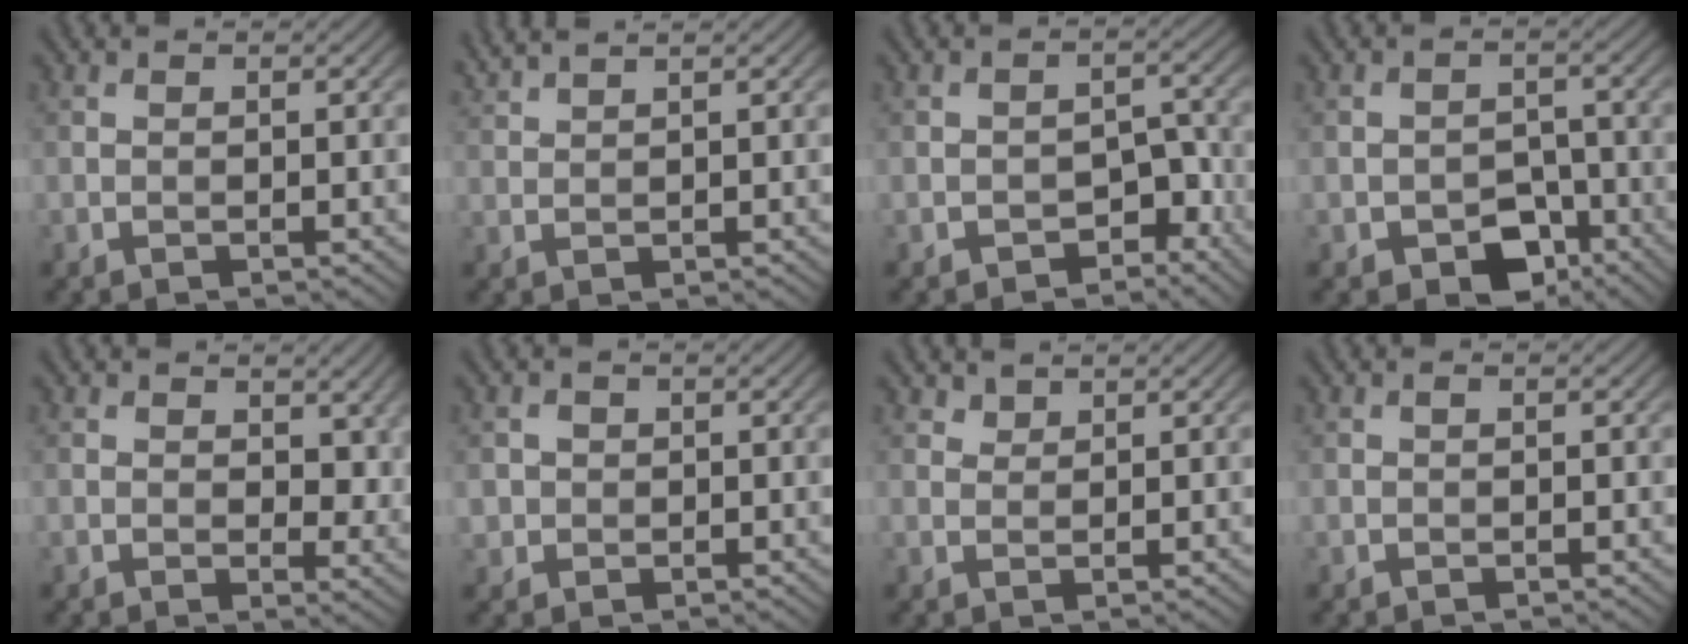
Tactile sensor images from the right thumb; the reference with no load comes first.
{"total": 2.3, "force": [2.1, 0.1, 1.1], "torque": [-0.024, 0.010, 0.045]}
{"total": 4.4, "force": [-2.8, 2.5, 2.2], "torque": [-0.025, 0.007, -0.043]}
{"total": 5.6, "force": [-3.3, 3.6, 2.9], "torque": [-0.041, -0.005, -0.057]}
{"total": 5.9, "force": [1.7, 3.8, 4.2], "torque": [-0.063, -0.009, 0.023]}
{"total": 1.6, "force": [0.0, 1.5, 0.2], "torque": [-0.005, -0.005, 0.001]}
{"total": 1.3, "force": [1.1, 0.5, 0.3], "torque": [-0.008, 0.000, 0.027]}
{"total": 0.0}